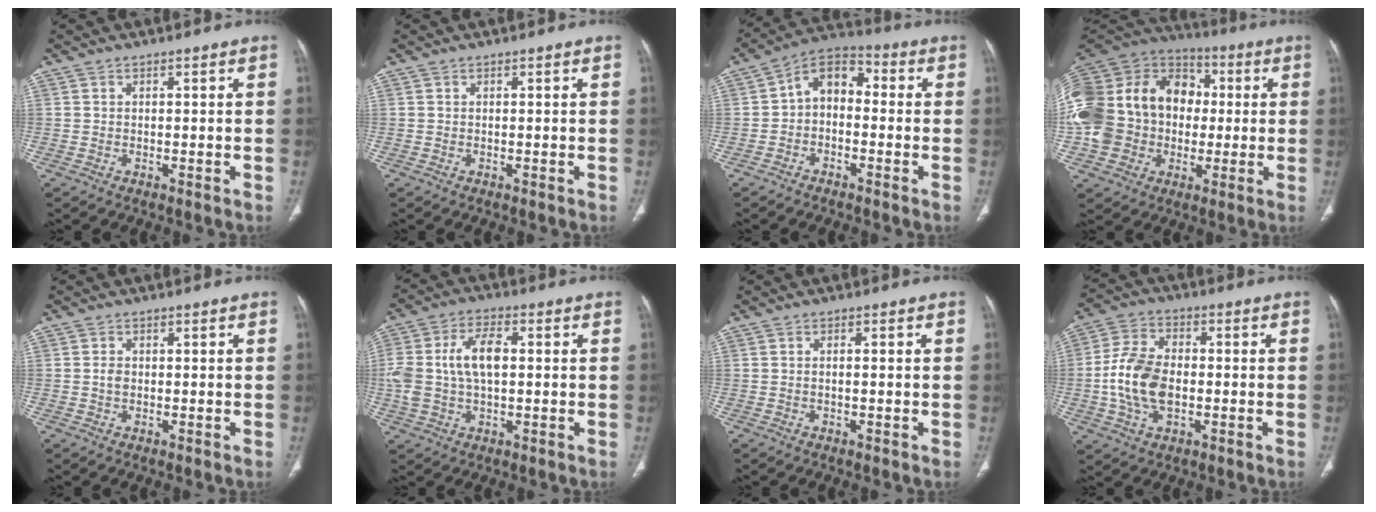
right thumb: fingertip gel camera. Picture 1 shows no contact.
{"total": 0.0}
{"total": 8.1, "force": [-0.7, 5.6, 5.8], "torque": [-0.069, 0.036, -0.033]}
{"total": 28.3, "force": [-0.9, 22.9, 16.6], "torque": [-0.362, 0.054, -0.014]}
{"total": 1.5, "force": [-0.1, 1.1, 1.0], "torque": [-0.019, 0.002, -0.003]}
{"total": 10.6, "force": [0.8, 5.8, 8.8], "torque": [-0.187, 0.020, 0.016]}
{"total": 1.0, "force": [-0.1, 0.3, 0.9], "torque": [-0.023, 0.008, 0.000]}
{"total": 12.1, "force": [-1.6, 7.6, 9.3], "torque": [-0.181, 0.017, -0.032]}